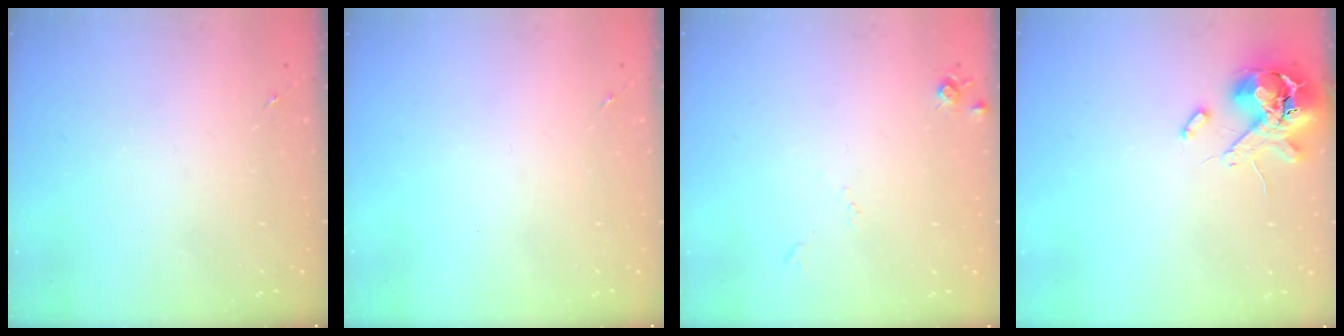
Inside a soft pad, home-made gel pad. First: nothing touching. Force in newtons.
{"total": 0.0}
{"total": 5.4, "press": 5.4, "slide": 0.6}
{"total": 12.2, "press": 12.0, "slide": 1.8}